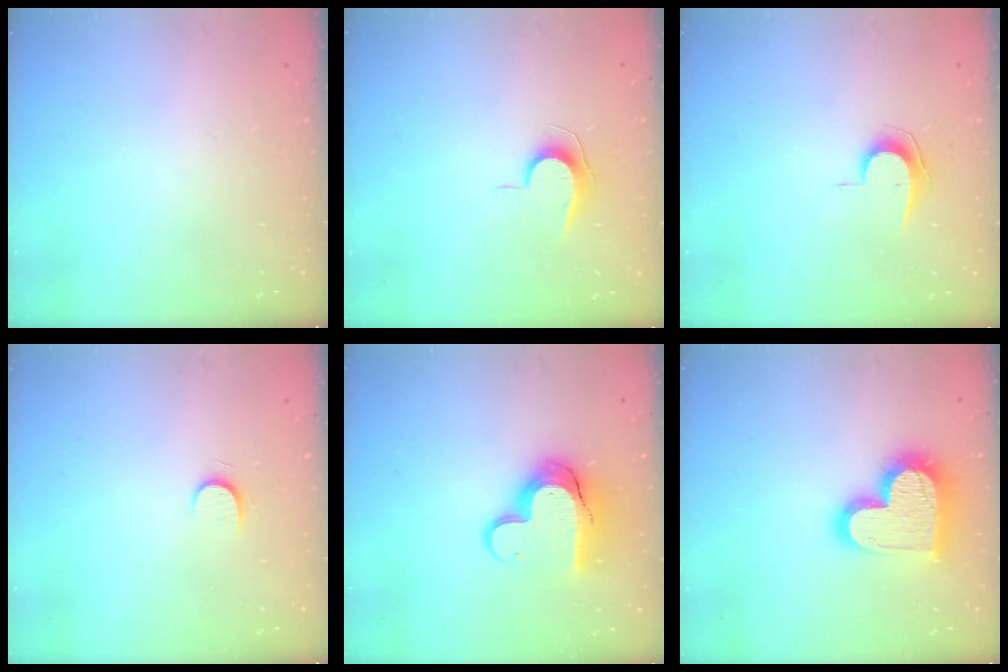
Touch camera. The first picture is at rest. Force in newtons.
{"total": 6.8, "press": 6.8, "slide": 0.7}
{"total": 7.7, "press": 7.6, "slide": 0.4}
{"total": 5.2, "press": 5.2, "slide": 0.6}
{"total": 14.0, "press": 13.9, "slide": 0.7}
{"total": 20.0, "press": 19.9, "slide": 1.4}